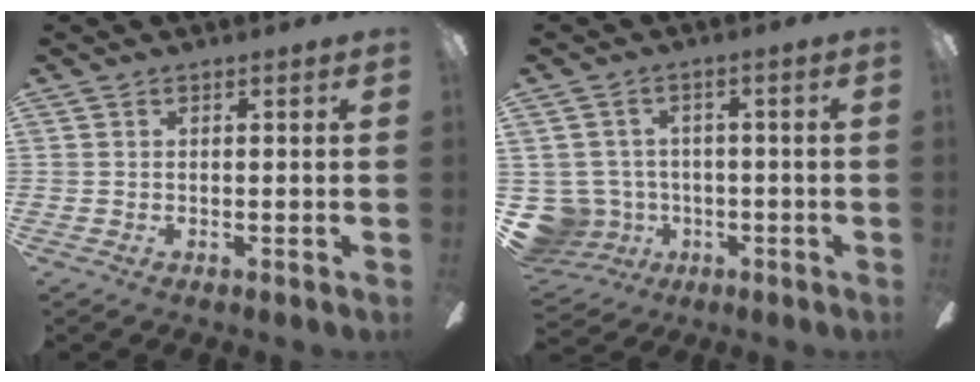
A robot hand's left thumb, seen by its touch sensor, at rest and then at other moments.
{"total": 8.2, "force": [-1.4, 7.8, 1.9], "torque": [-0.095, 0.005, -0.023]}